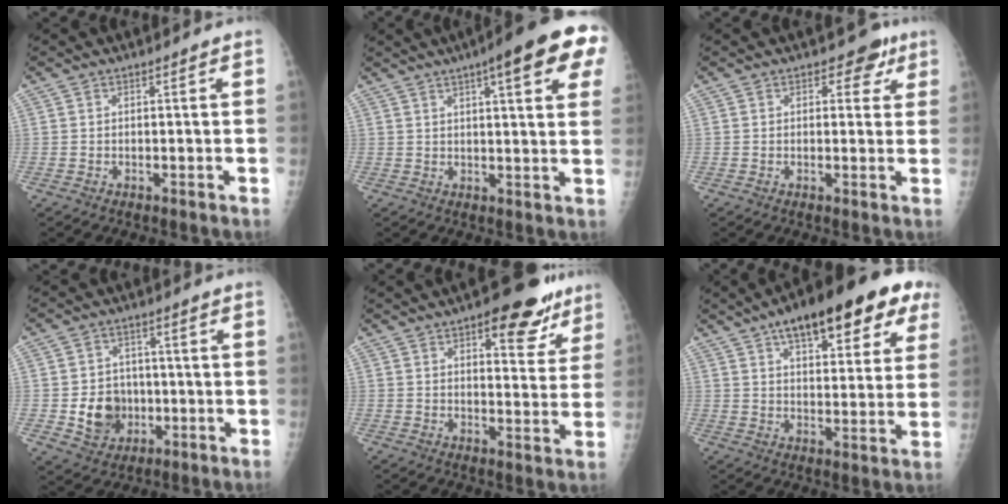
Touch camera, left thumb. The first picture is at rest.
{"total": 15.9, "force": [7.5, 3.3, 13.6], "torque": [-0.164, -0.003, 0.089]}
{"total": 4.3, "force": [2.1, 3.0, 2.2], "torque": [0.010, -0.004, 0.019]}
{"total": 8.6, "force": [-1.7, 7.4, 3.9], "torque": [-0.029, 0.007, -0.023]}
{"total": 12.3, "force": [7.3, 5.4, 8.3], "torque": [-0.056, -0.030, 0.092]}
{"total": 20.4, "force": [11.0, 8.0, 15.2], "torque": [-0.181, -0.006, 0.153]}